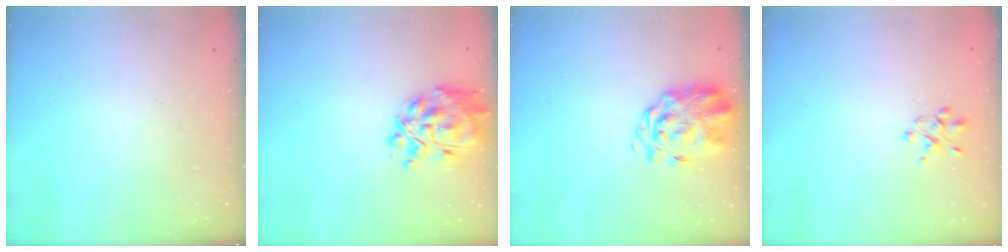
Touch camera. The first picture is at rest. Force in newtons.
{"total": 11.6, "press": 10.7, "slide": 4.5}
{"total": 4.0, "press": 3.8, "slide": 1.2}
{"total": 2.5, "press": 2.5, "slide": 0.6}